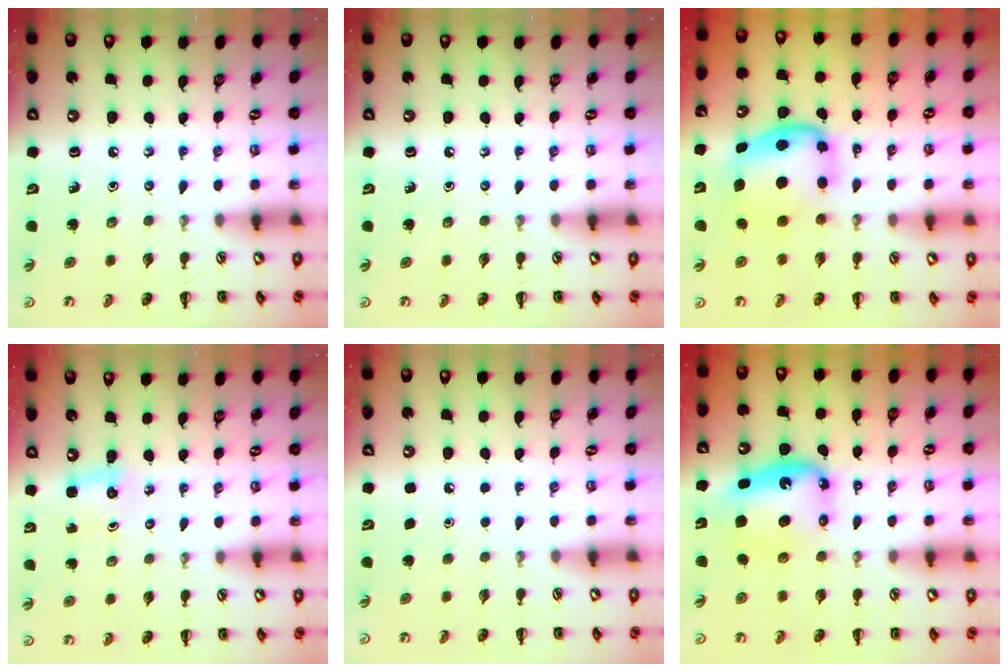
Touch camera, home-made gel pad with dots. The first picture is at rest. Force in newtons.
{"total": 0.0}
{"total": 6.6, "press": 6.5, "slide": 1.1}
{"total": 1.8, "press": 1.7, "slide": 0.5}
{"total": 1.8, "press": 1.7, "slide": 0.1}
{"total": 8.5, "press": 8.2, "slide": 2.3}